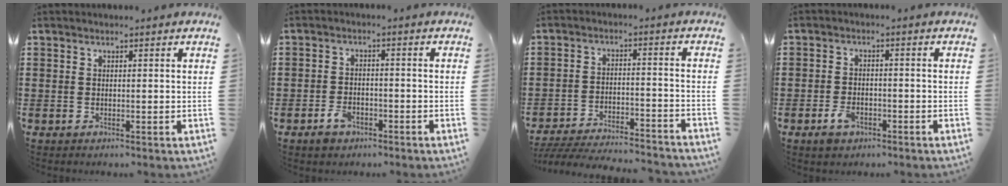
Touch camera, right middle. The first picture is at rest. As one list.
[{"total": 3.0, "force": [-2.0, 1.6, 1.5], "torque": [-0.029, 0.005, -0.039]}, {"total": 5.7, "force": [-5.5, 0.1, 1.4], "torque": [-0.032, -0.002, -0.111]}, {"total": 3.2, "force": [-1.8, 1.7, 2.0], "torque": [-0.043, 0.002, -0.036]}]